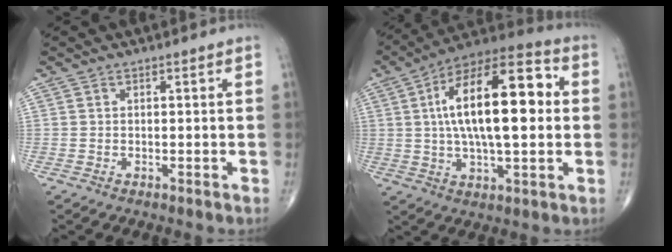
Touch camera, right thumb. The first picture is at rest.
{"total": 21.2, "force": [2.6, 8.5, 19.2], "torque": [-0.311, 0.025, 0.035]}